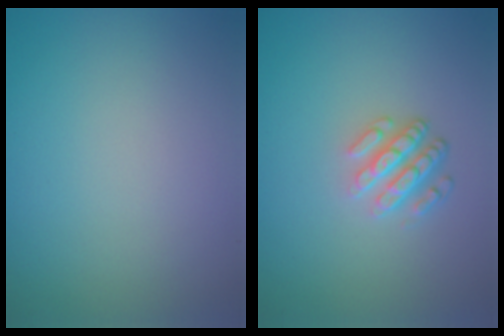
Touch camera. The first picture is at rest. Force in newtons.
{"total": 3.5, "press": 2.7, "slide": 2.2}